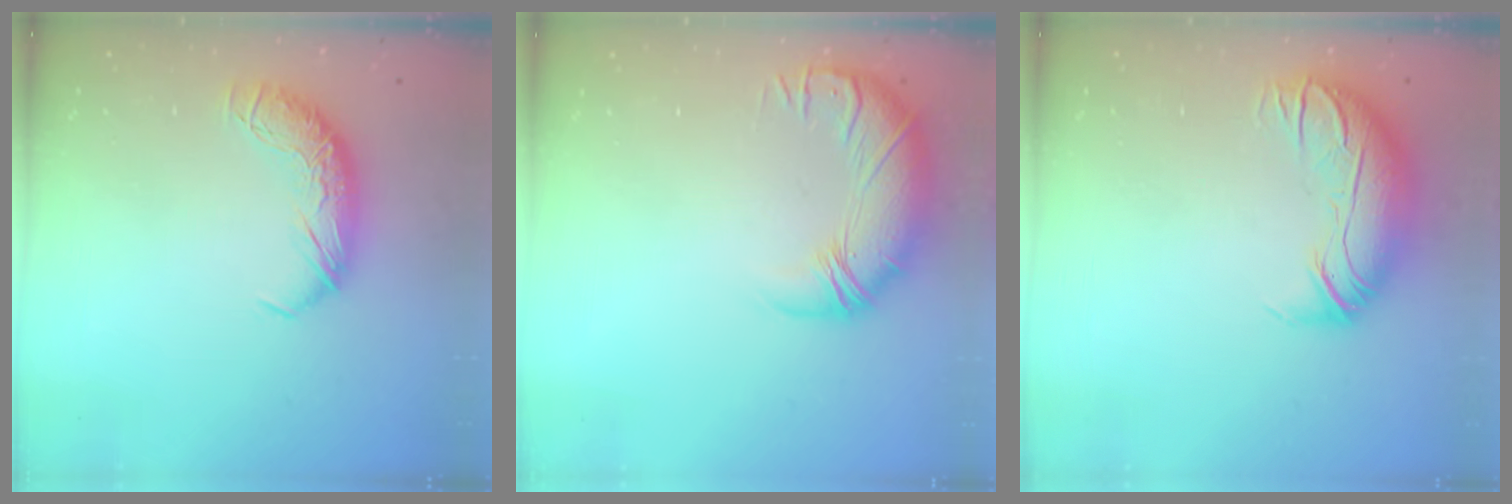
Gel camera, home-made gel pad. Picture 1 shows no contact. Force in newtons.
{"total": 3.3, "press": 0.7, "slide": 3.2}
{"total": 2.6, "press": 0.4, "slide": 2.6}